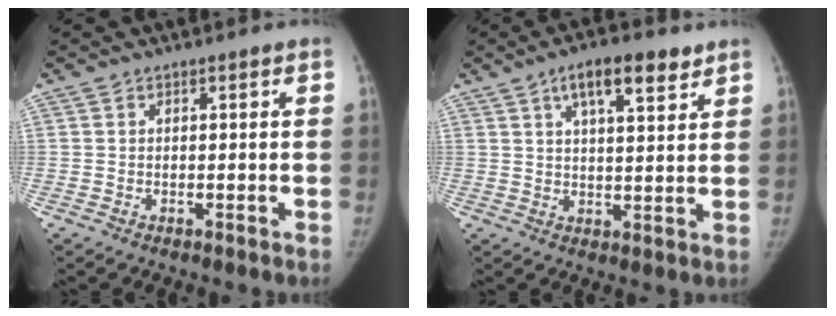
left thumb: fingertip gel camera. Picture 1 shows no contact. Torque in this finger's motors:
{"motor_torque": [0.22, 0.07, 0.95, -0.98, 0.08]}